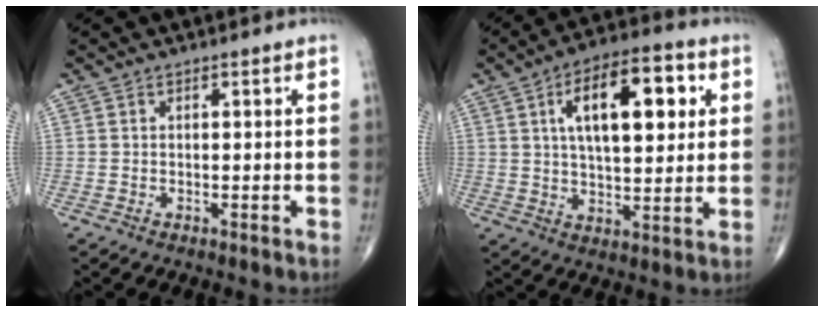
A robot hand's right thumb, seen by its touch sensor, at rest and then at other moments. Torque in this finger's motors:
{"motor_torque": [-0.01, 2.96, 1.26, 0.55, 0.12]}